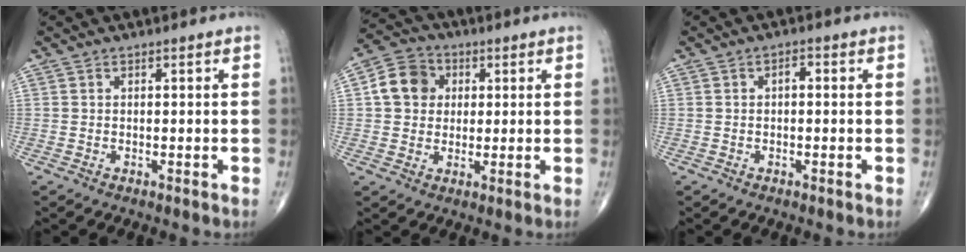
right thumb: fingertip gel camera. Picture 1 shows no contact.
{"total": 8.5, "force": [1.5, 7.3, 4.0], "torque": [-0.054, 0.010, 0.016]}
{"total": 1.6, "force": [0.1, 0.9, 1.4], "torque": [-0.020, 0.008, -0.003]}